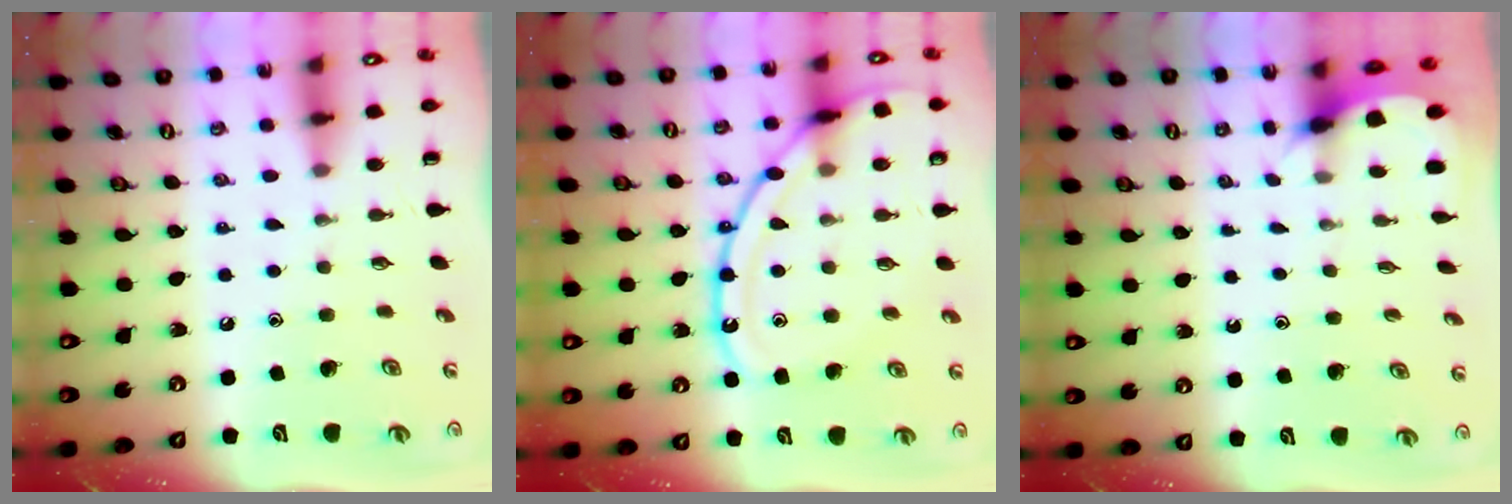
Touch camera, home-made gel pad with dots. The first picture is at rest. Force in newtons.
{"total": 16.2, "press": 16.1, "slide": 1.6}
{"total": 2.5, "press": 2.5, "slide": 0.1}